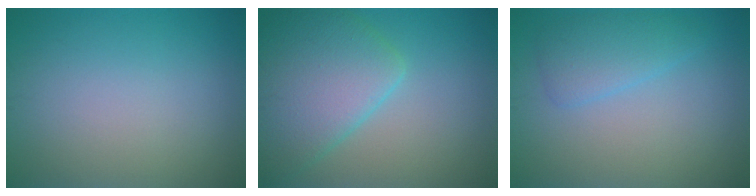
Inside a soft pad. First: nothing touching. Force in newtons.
{"total": 7.2, "press": 7.2, "slide": 0.3}
{"total": 2.6, "press": 2.6, "slide": 0.1}